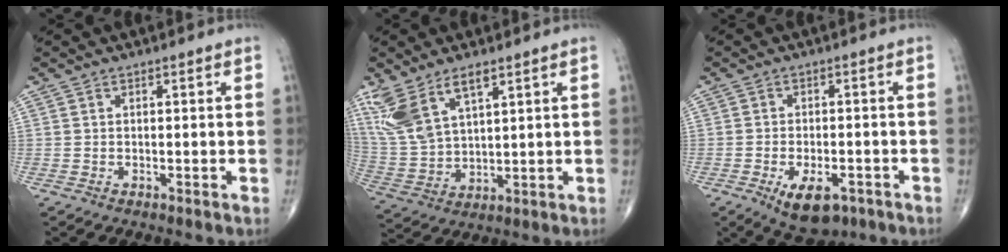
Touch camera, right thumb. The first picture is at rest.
{"total": 11.3, "force": [6.7, 4.9, 7.6], "torque": [-0.162, -0.018, 0.150]}
{"total": 8.2, "force": [-4.1, 4.2, 5.7], "torque": [-0.082, 0.009, -0.055]}